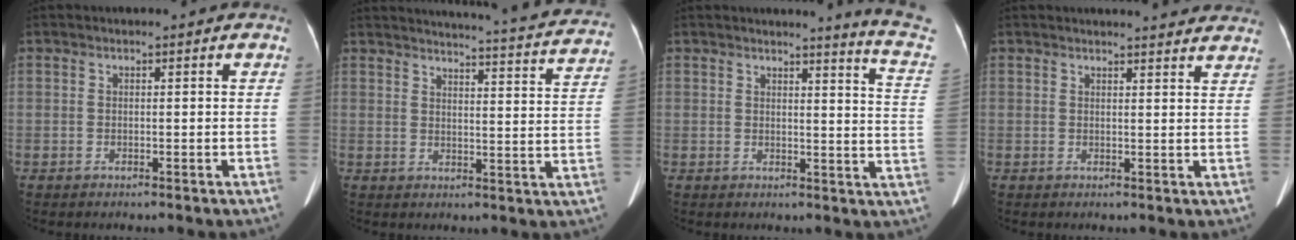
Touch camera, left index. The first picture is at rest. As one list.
[{"total": 23.4, "force": [22.3, 1.4, 6.8], "torque": [-0.089, -0.066, 0.252]}, {"total": 9.3, "force": [8.8, -2.1, 2.2], "torque": [-0.031, -0.096, 0.078]}, {"total": 9.1, "force": [8.7, 1.0, 2.5], "torque": [-0.019, -0.003, 0.082]}]